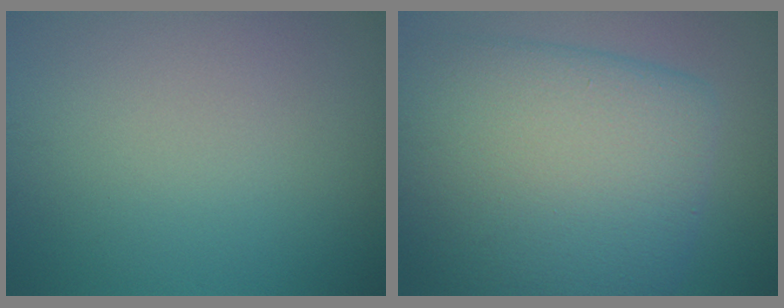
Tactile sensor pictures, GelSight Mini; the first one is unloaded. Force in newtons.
{"total": 12.5, "press": 12.5, "slide": 0.3}